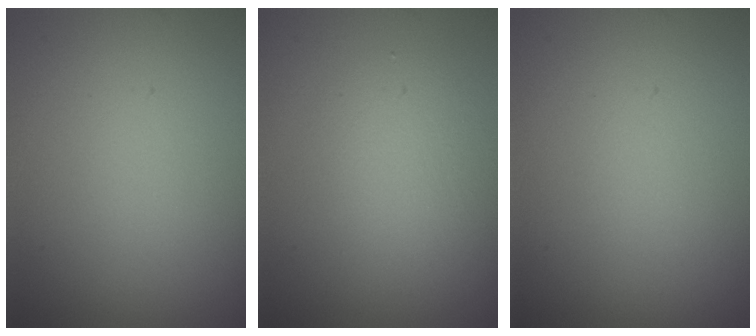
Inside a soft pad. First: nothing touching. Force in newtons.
{"total": 2.8, "press": 2.8, "slide": 0.2}
{"total": 0.0}